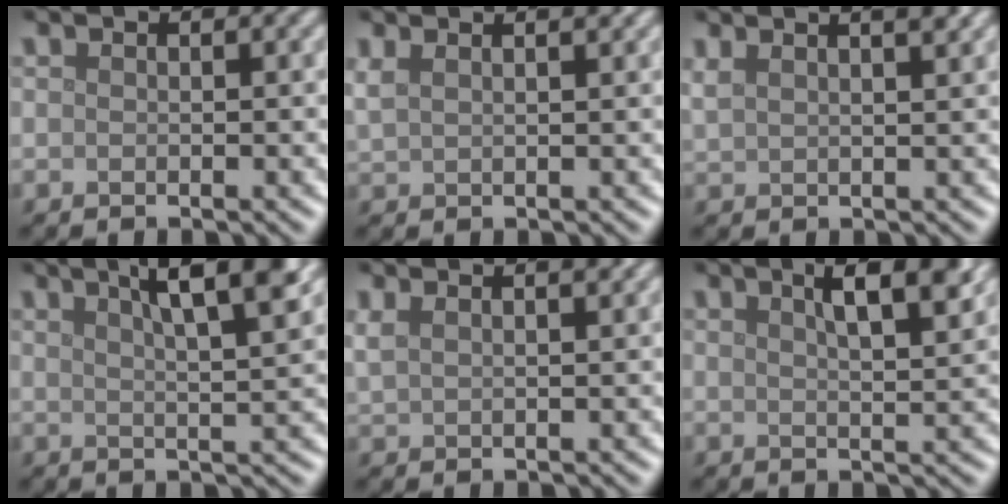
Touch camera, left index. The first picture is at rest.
{"total": 3.6, "force": [2.3, 1.5, 2.4], "torque": [-0.033, 0.018, 0.020]}
{"total": 5.4, "force": [3.4, 2.2, 3.6], "torque": [-0.036, 0.034, 0.028]}
{"total": 6.5, "force": [3.6, 1.4, 5.2], "torque": [-0.058, 0.018, 0.046]}
{"total": 4.2, "force": [2.6, 1.8, 2.8], "torque": [-0.035, 0.025, 0.020]}
{"total": 5.4, "force": [2.9, 1.5, 4.4], "torque": [-0.046, 0.018, 0.031]}